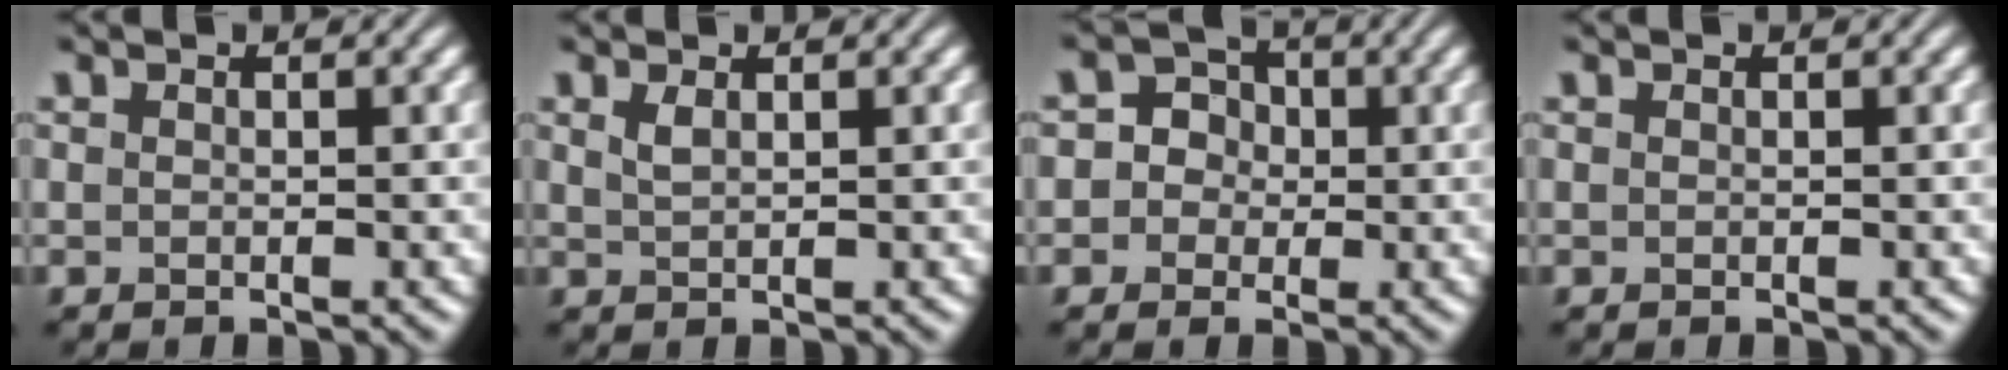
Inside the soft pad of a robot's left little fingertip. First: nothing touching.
{"total": 1.1, "force": [0.6, 0.4, 0.8], "torque": [-0.020, 0.001, 0.015]}
{"total": 3.4, "force": [0.1, 3.3, 1.0], "torque": [0.014, 0.014, -0.022]}
{"total": 0.0}